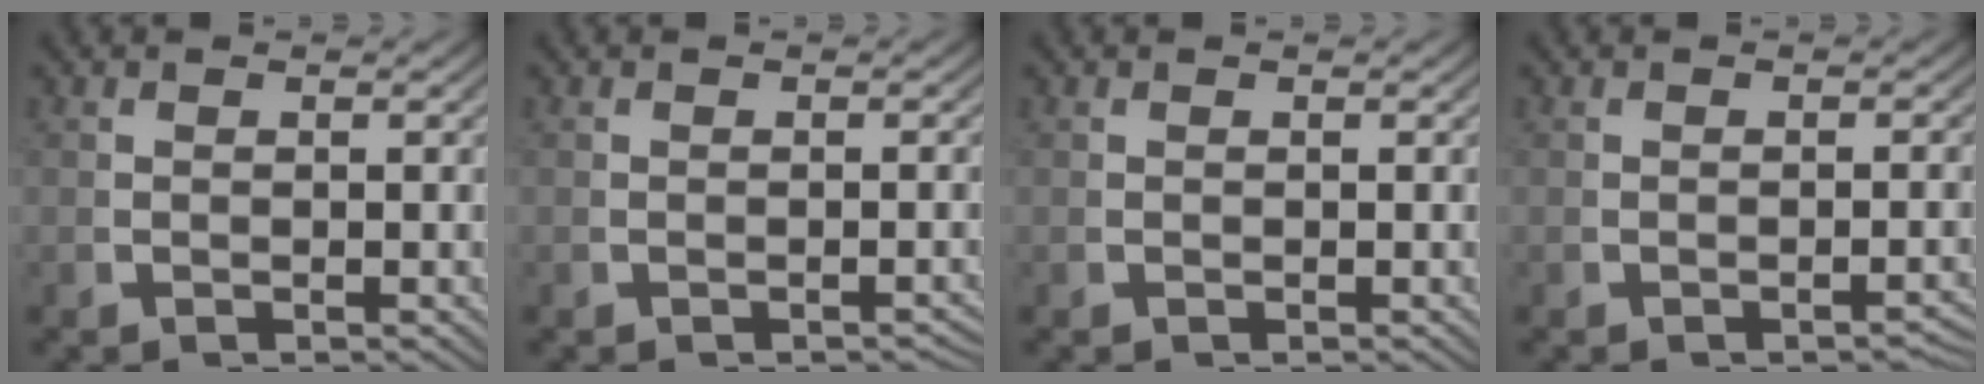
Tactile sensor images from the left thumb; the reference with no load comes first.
{"total": 1.1, "force": [-1.1, 0.2, 0.2], "torque": [-0.007, 0.002, -0.016]}
{"total": 0.0}
{"total": 1.7, "force": [-1.5, 0.3, 0.8], "torque": [-0.010, 0.004, -0.023]}